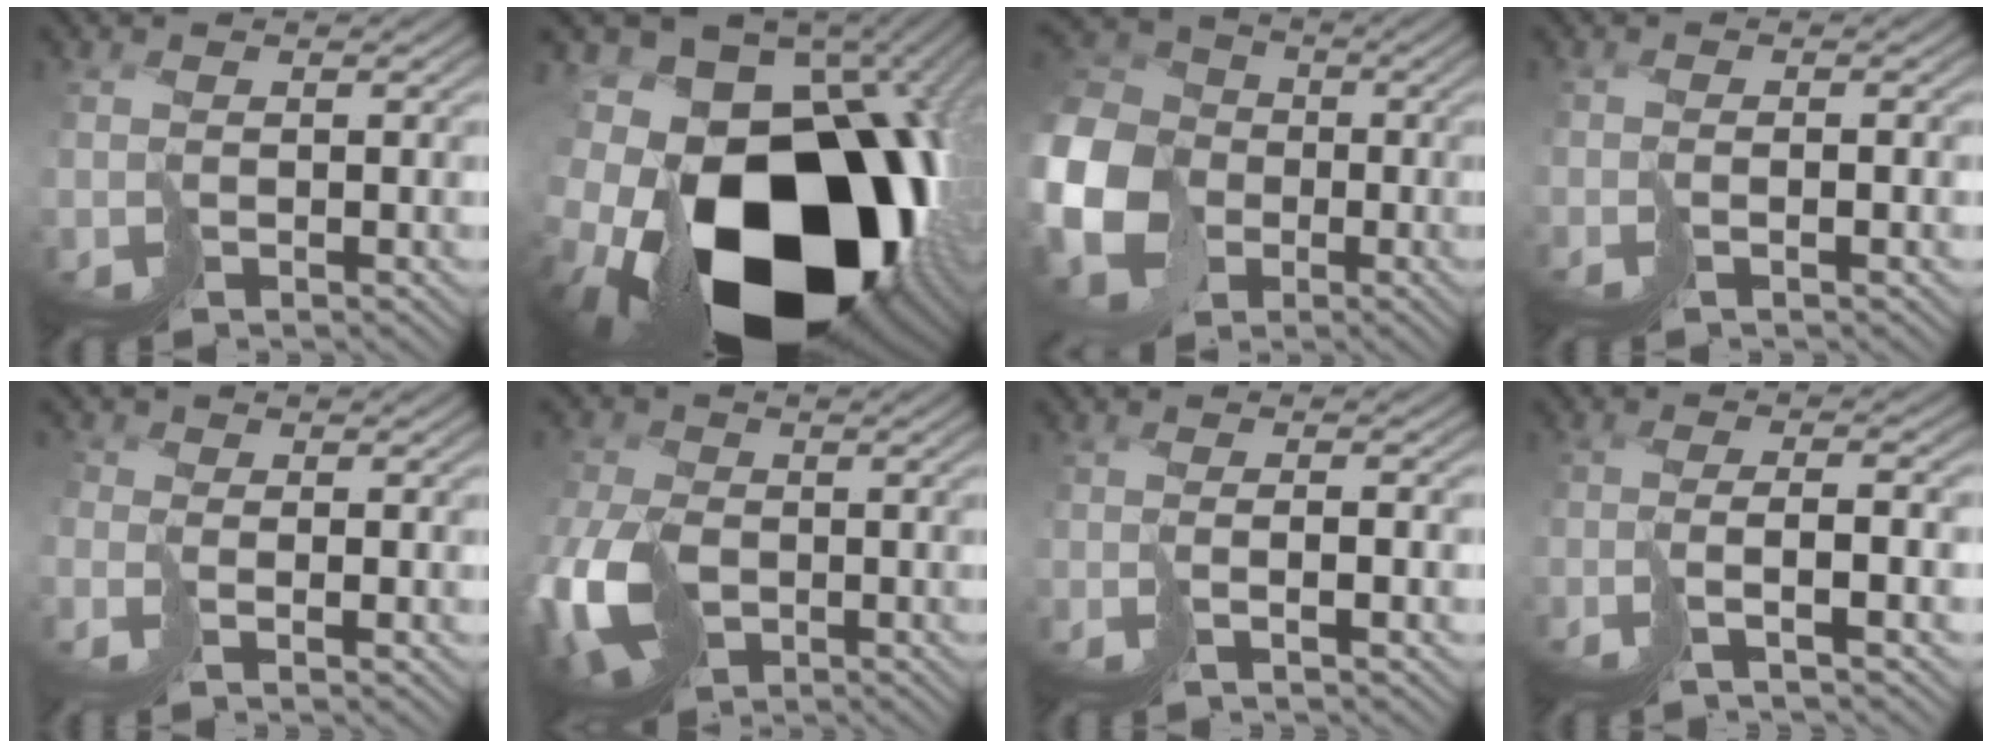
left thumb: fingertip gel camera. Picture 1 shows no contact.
{"total": 22.6, "force": [-7.1, 14.9, 15.4], "torque": [-0.304, -0.072, -0.071]}
{"total": 16.4, "force": [-4.7, 13.4, 8.2], "torque": [-0.250, -0.037, -0.100]}
{"total": 0.9, "force": [-0.4, -0.8, 0.3], "torque": [0.002, 0.006, -0.009]}
{"total": 1.4, "force": [-1.4, 0.0, -0.3], "torque": [0.023, 0.007, -0.029]}
{"total": 10.7, "force": [-3.5, 7.1, 7.3], "torque": [-0.189, -0.026, -0.070]}
{"total": 1.6, "force": [-0.8, -0.9, 1.1], "torque": [-0.009, 0.005, -0.020]}
{"total": 4.2, "force": [-2.5, -0.5, 3.4], "torque": [-0.033, 0.016, -0.053]}